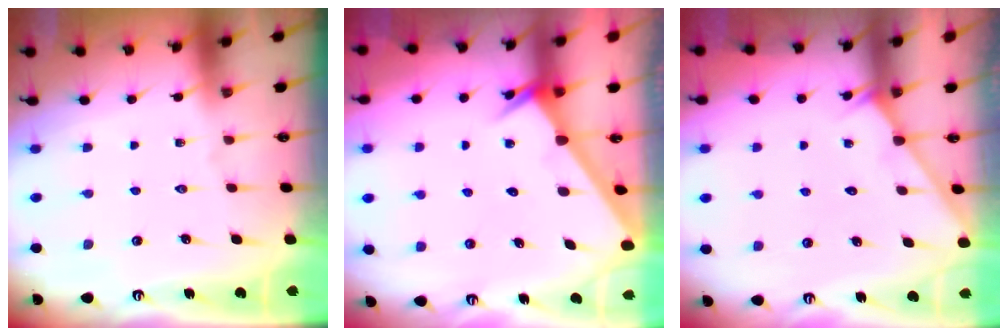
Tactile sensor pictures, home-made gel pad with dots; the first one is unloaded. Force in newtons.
{"total": 2.5, "press": 2.5, "slide": 0.1}
{"total": 3.1, "press": 3.1, "slide": 0.3}